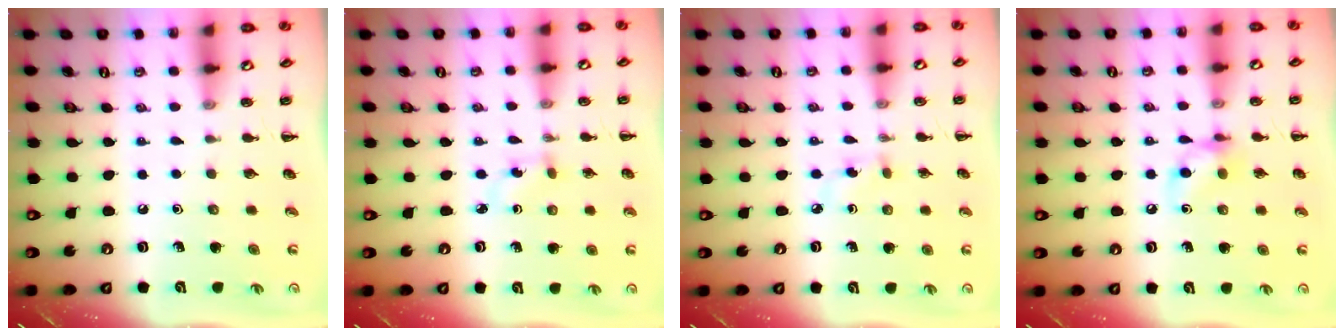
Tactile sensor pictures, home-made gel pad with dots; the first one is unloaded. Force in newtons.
{"total": 2.5, "press": 2.3, "slide": 1.1}
{"total": 3.8, "press": 3.4, "slide": 1.5}
{"total": 8.4, "press": 8.3, "slide": 0.9}